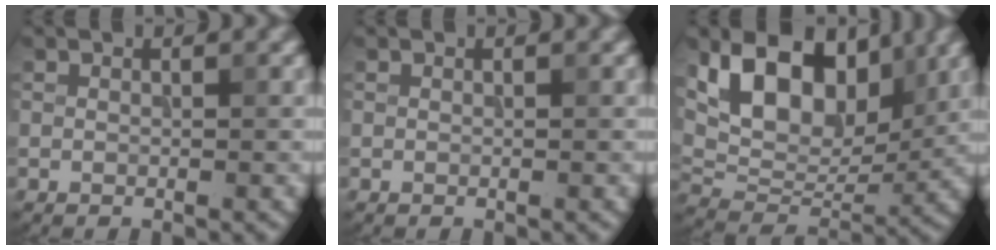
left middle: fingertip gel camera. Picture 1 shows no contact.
{"total": 0.0}
{"total": 10.3, "force": [4.2, 6.4, 6.8], "torque": [-0.121, -0.007, 0.071]}